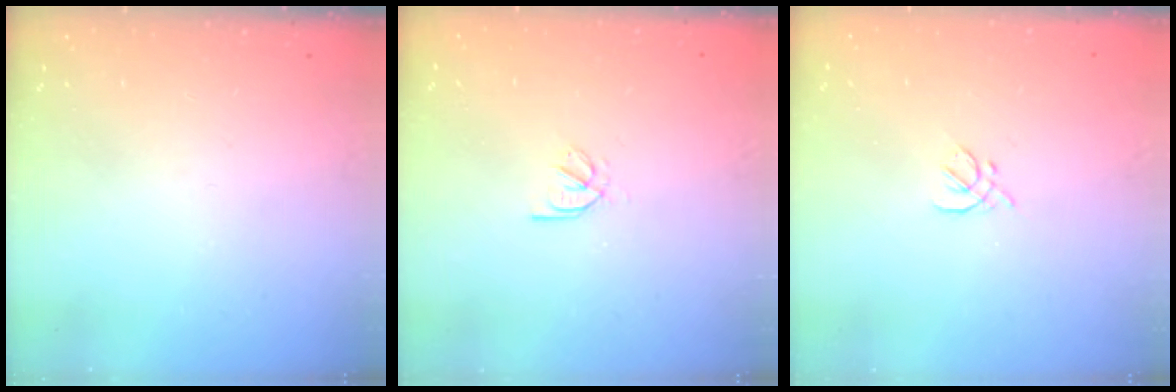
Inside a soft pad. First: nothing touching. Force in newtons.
{"total": 2.2, "press": 2.2, "slide": 0.5}
{"total": 2.0, "press": 1.9, "slide": 0.7}